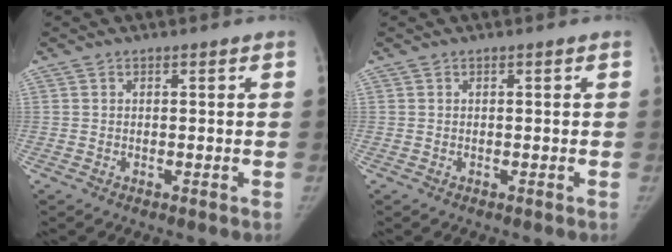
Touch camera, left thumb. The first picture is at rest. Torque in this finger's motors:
{"motor_torque": [0.05, 0.01, 0.18, -0.03, 0.03]}